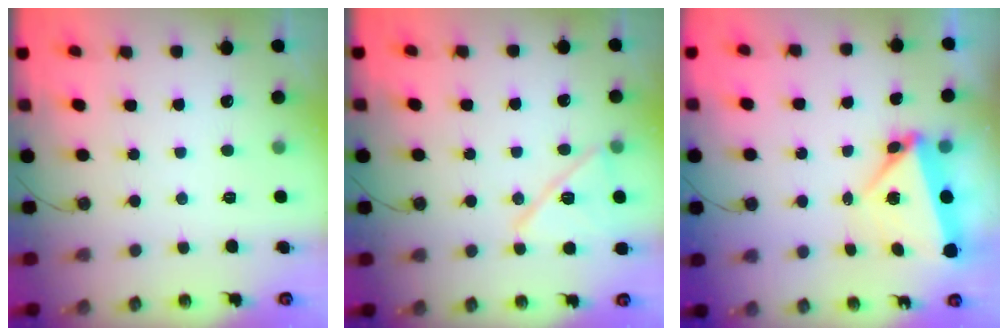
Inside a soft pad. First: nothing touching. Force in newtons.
{"total": 13.3, "press": 13.3, "slide": 0.8}
{"total": 5.8, "press": 5.4, "slide": 2.1}